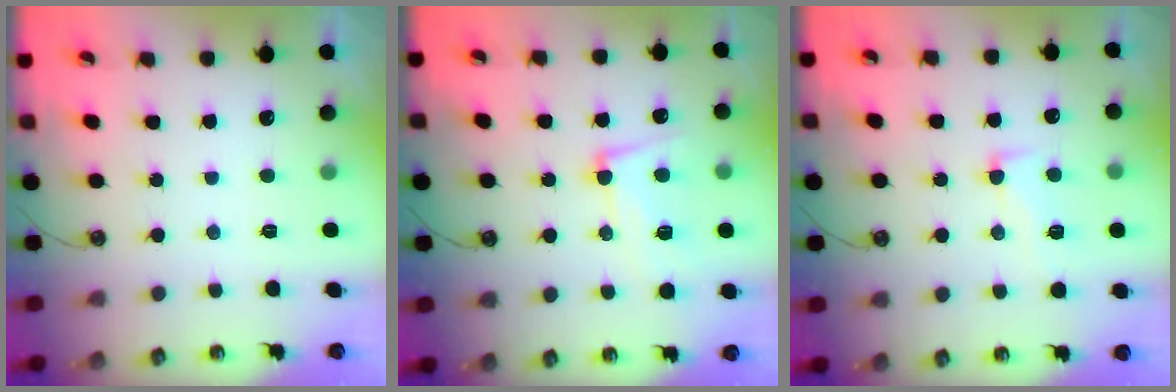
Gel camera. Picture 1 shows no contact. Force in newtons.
{"total": 7.6, "press": 7.5, "slide": 1.7}
{"total": 2.1, "press": 1.2, "slide": 1.8}